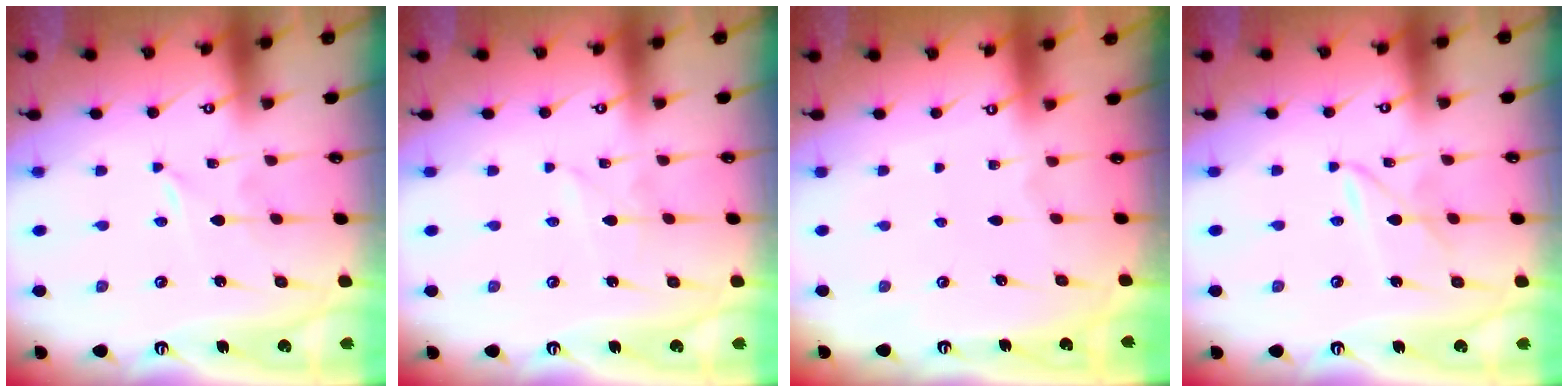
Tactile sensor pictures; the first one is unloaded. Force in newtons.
{"total": 1.6, "press": 1.6, "slide": 0.2}
{"total": 0.0}
{"total": 3.1, "press": 3.1, "slide": 0.4}